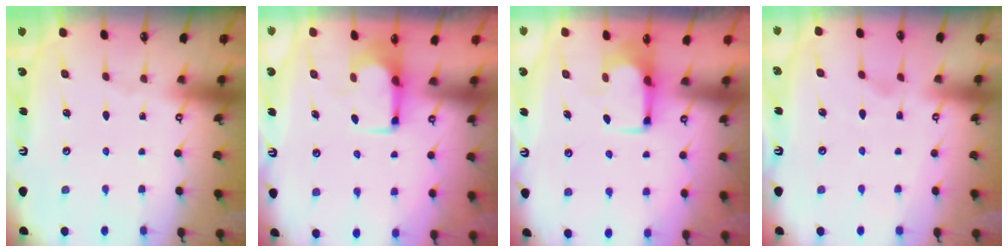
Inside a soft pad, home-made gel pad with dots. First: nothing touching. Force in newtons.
{"total": 1.8, "press": 1.6, "slide": 0.8}
{"total": 1.8, "press": 1.7, "slide": 0.7}
{"total": 1.2, "press": 0.5, "slide": 1.1}